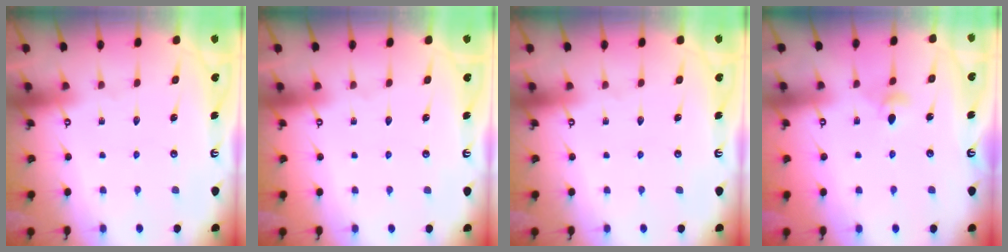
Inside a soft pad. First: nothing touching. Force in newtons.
{"total": 0.0}
{"total": 0.0}
{"total": 4.1, "press": 4.0, "slide": 0.9}